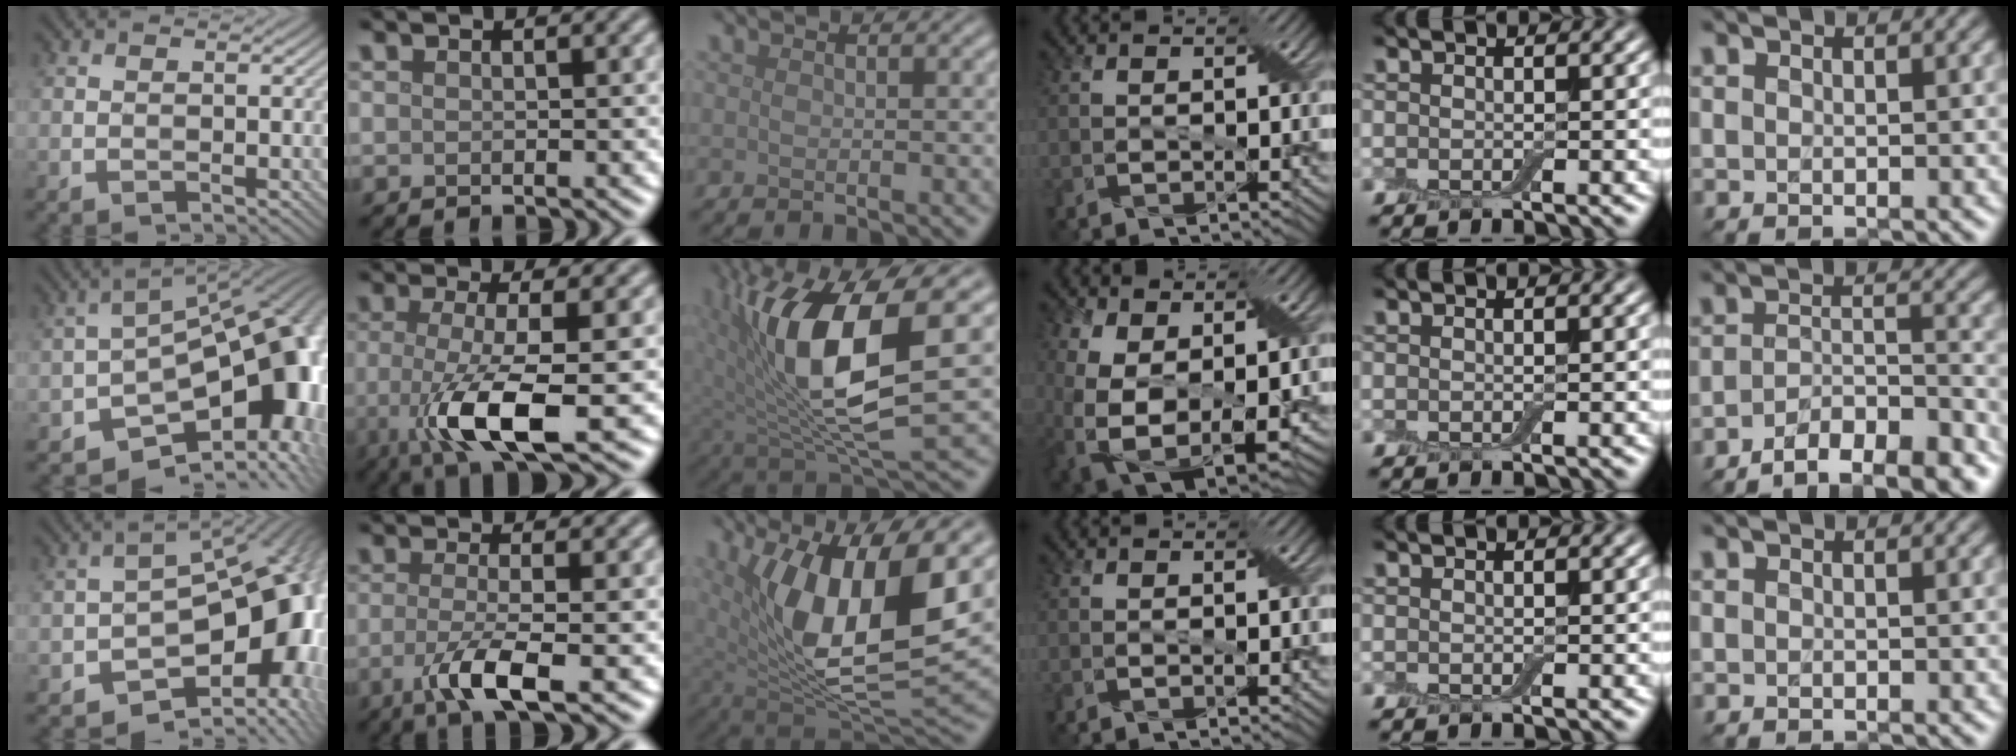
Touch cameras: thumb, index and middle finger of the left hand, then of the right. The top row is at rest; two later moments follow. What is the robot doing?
{"motion": "extract", "object": "backpack"}